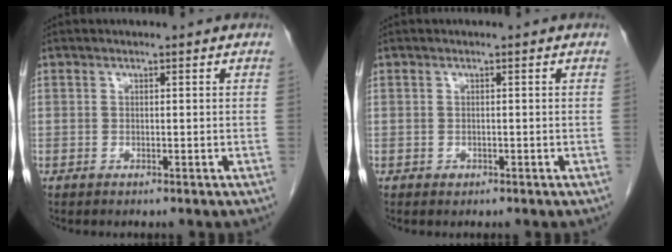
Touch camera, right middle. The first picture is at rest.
{"total": 0.5, "force": [-0.3, 0.4, 0.2], "torque": [-0.003, 0.002, -0.004]}